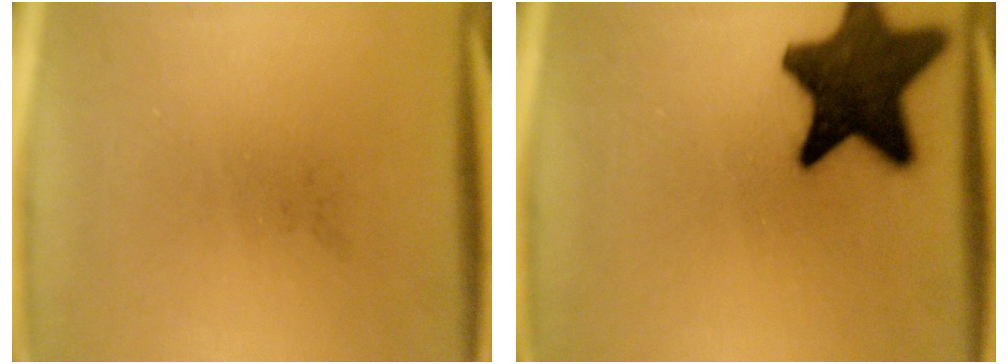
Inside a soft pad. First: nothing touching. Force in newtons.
{"total": 15.6}